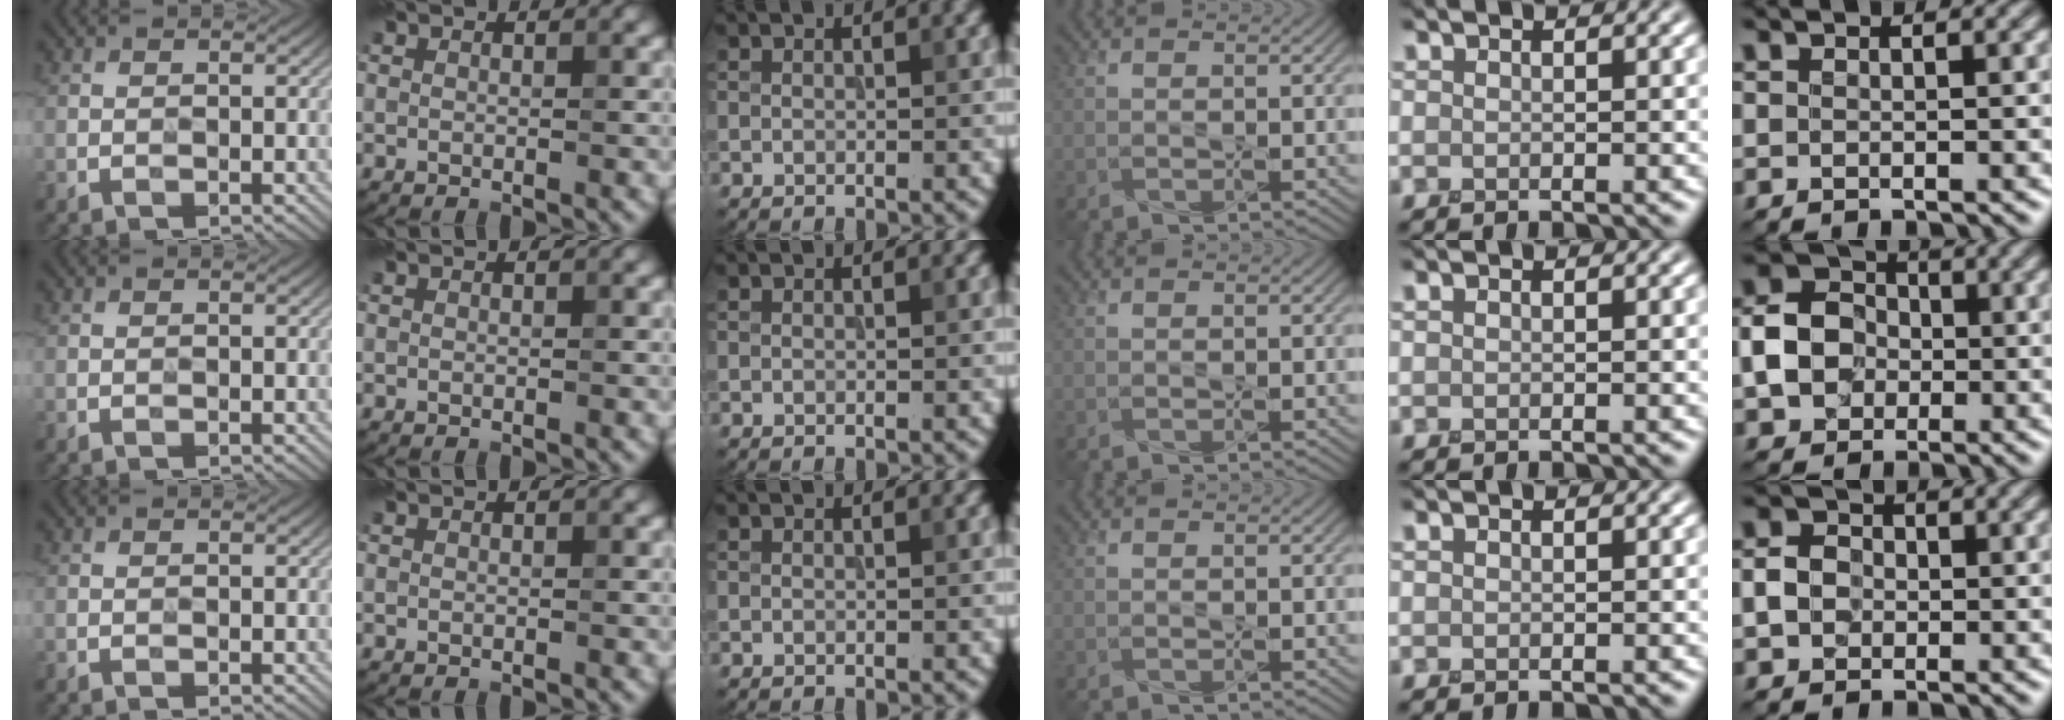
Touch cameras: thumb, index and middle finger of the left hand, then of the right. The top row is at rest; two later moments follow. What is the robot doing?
{"motion": "press", "object": "button"}